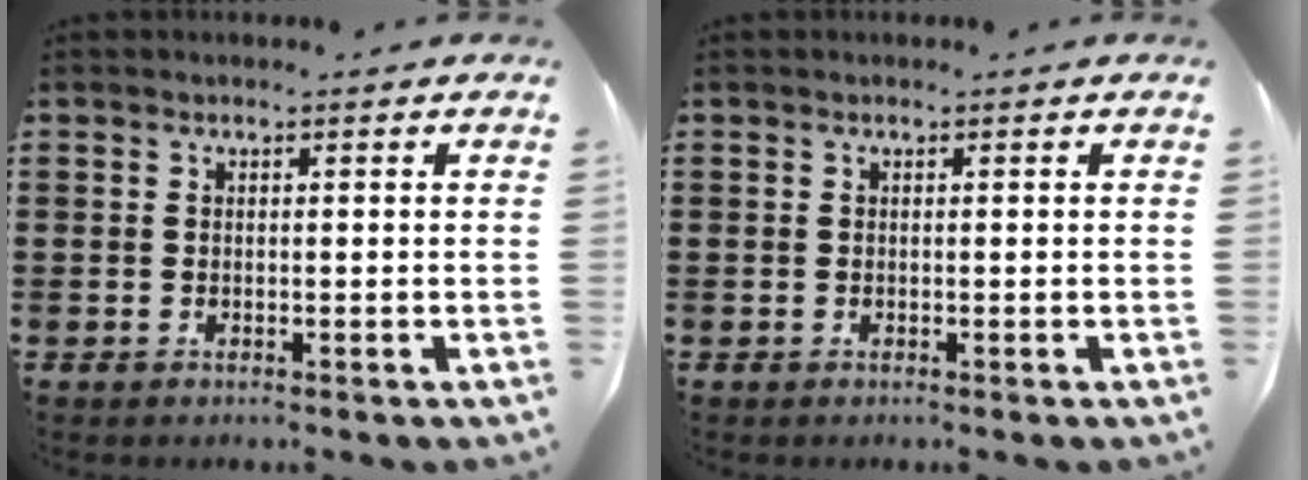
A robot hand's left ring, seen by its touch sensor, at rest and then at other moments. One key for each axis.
{"total": 0.0}